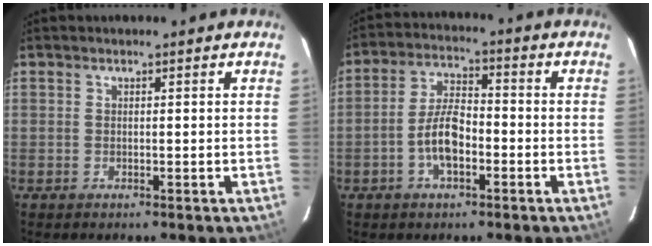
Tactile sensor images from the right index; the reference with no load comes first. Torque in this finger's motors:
{"motor_torque": [1.51, -0.02, 0.73, 0.11]}